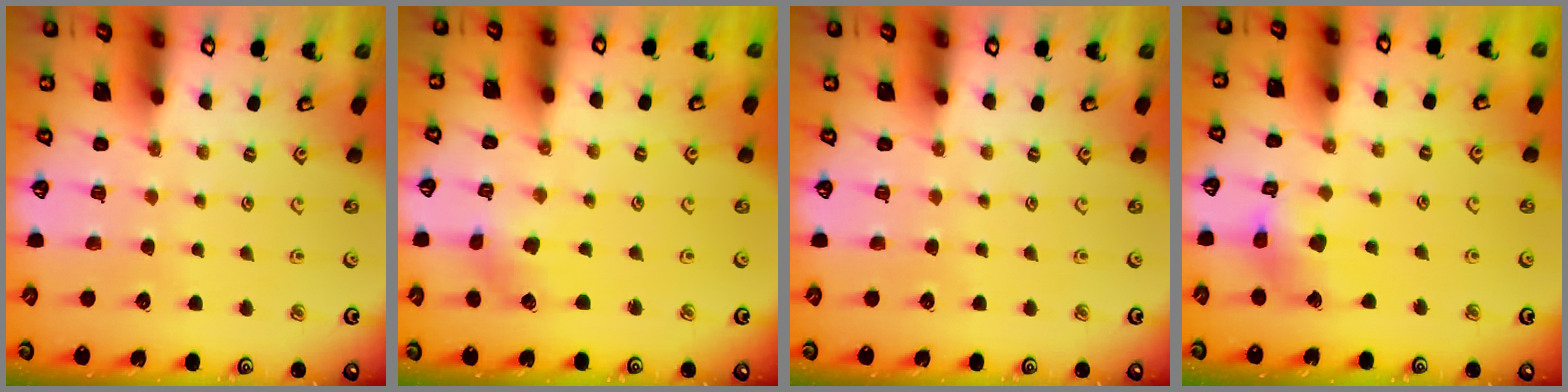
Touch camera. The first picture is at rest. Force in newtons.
{"total": 2.2, "press": 2.1, "slide": 0.6}
{"total": 0.0}
{"total": 10.0, "press": 10.0, "slide": 1.2}